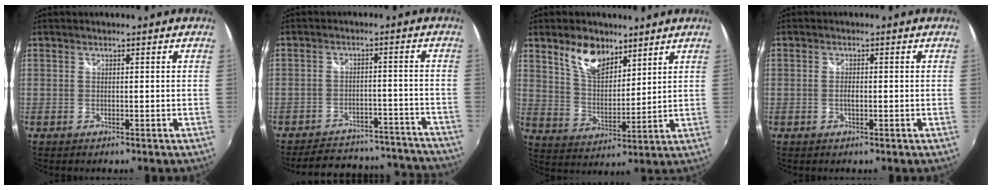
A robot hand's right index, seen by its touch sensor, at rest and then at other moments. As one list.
[{"total": 19.7, "force": [-17.8, 6.6, 5.2], "torque": [-0.107, 0.047, -0.207]}, {"total": 9.8, "force": [6.5, 4.9, 5.4], "torque": [-0.096, 0.008, 0.124]}, {"total": 1.3, "force": [-0.3, 0.6, 1.1], "torque": [-0.023, 0.001, -0.007]}]